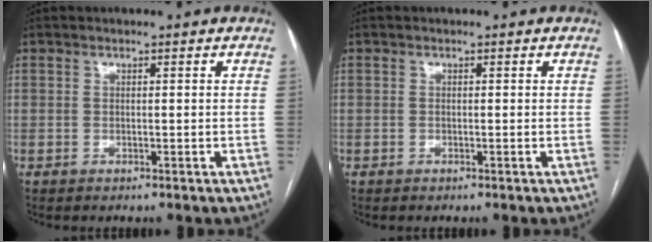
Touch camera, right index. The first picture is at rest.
{"total": 0.0}